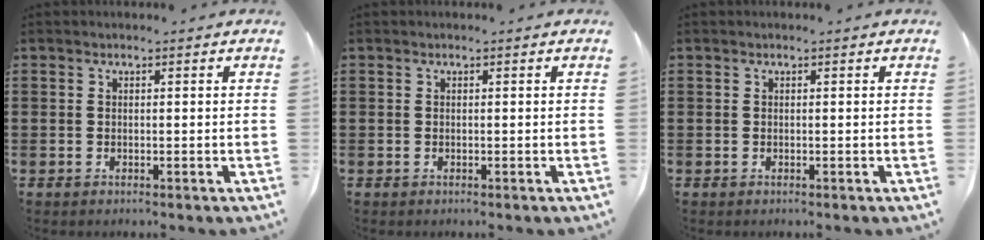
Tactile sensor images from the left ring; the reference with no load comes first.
{"total": 0.0}
{"total": 0.0}